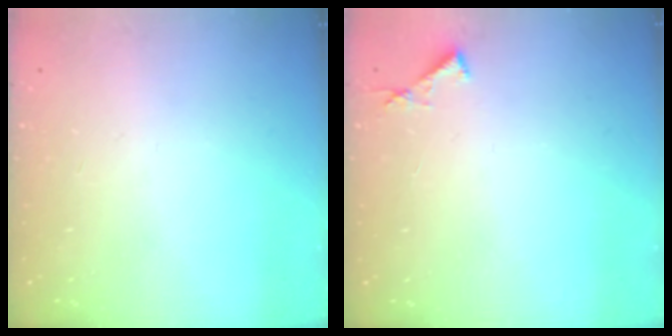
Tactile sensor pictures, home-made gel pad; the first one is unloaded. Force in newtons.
{"total": 3.8, "press": 3.8, "slide": 0.3}